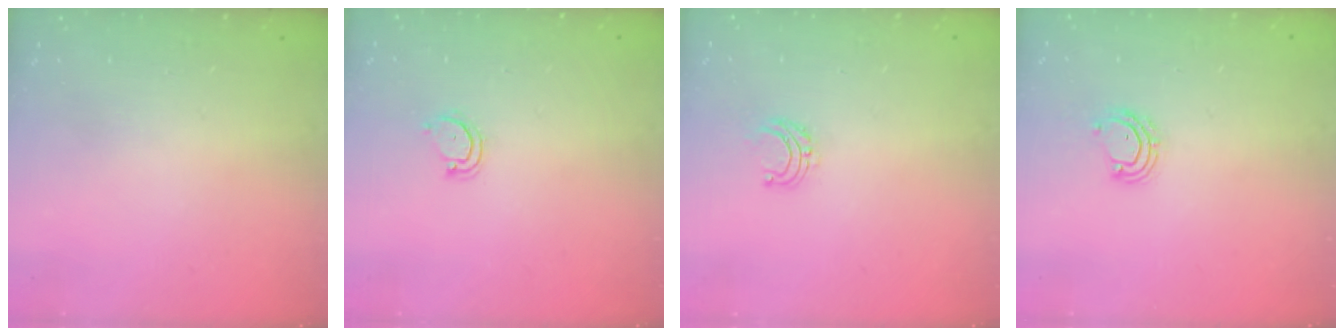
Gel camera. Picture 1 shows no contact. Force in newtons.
{"total": 3.2, "press": 3.2, "slide": 0.2}
{"total": 4.7, "press": 4.7, "slide": 0.4}
{"total": 5.0, "press": 4.9, "slide": 0.3}